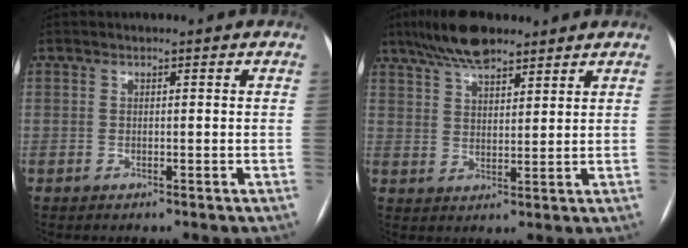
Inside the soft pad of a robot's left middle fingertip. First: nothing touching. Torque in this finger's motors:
{"motor_torque": [0.75, -0.74, 0.12, 0.02]}